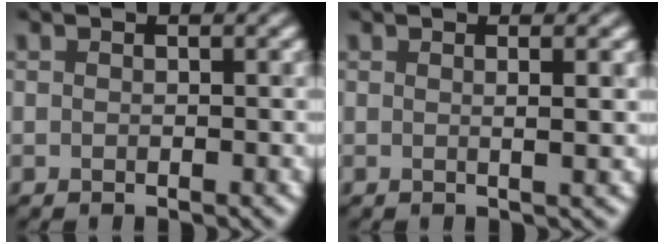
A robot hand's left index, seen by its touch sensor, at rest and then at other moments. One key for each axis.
{"total": 2.3, "fx": 0.4, "fy": 0.8, "fz": 2.1, "tx": -0.018, "ty": 0.005, "tz": -0.011}